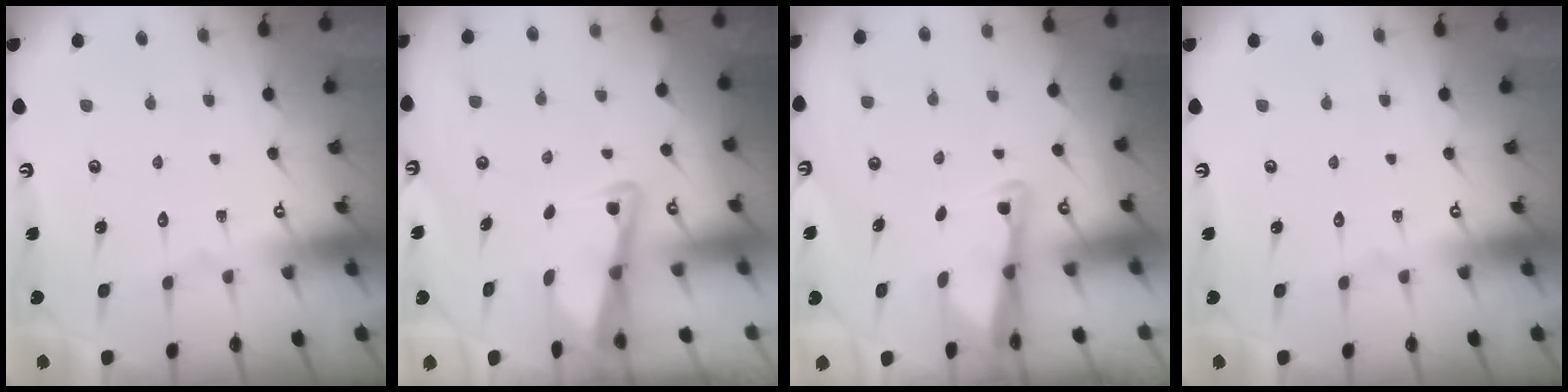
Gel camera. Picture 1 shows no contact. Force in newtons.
{"total": 3.0, "press": 3.0, "slide": 0.4}
{"total": 2.7, "press": 2.6, "slide": 0.3}
{"total": 0.0}